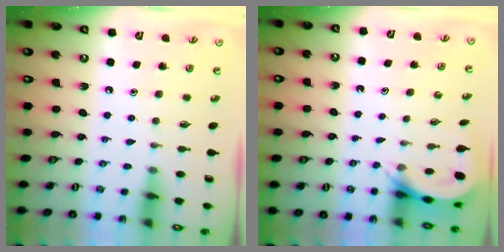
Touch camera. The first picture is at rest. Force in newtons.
{"total": 5.3, "press": 5.3, "slide": 0.3}